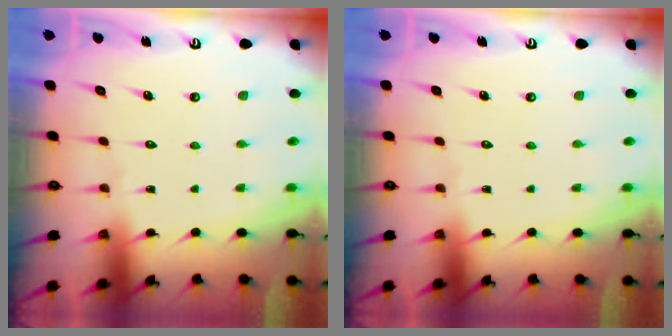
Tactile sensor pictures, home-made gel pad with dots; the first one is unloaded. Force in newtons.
{"total": 0.0}